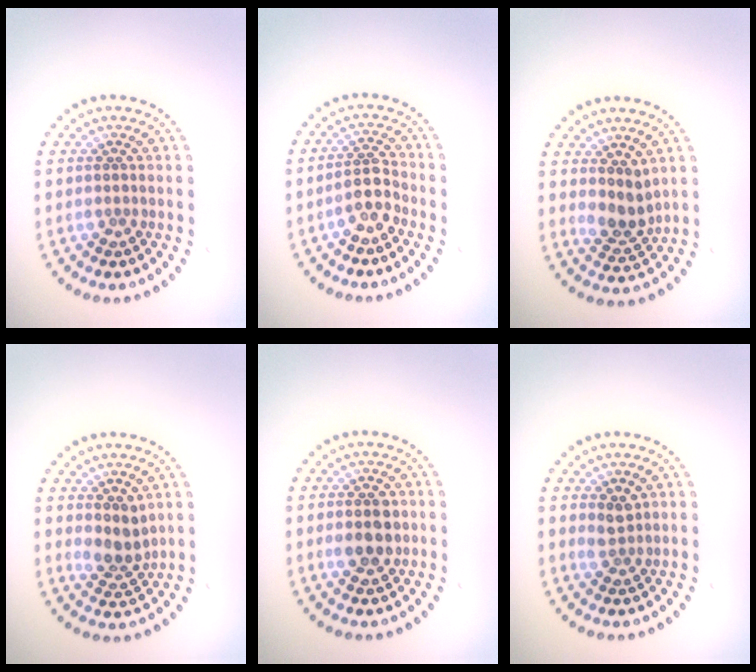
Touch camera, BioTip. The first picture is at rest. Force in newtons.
{"total": 2.4, "press": 2.1, "slide": 1.2}
{"total": 2.7, "press": 2.1, "slide": 1.7}
{"total": 2.5, "press": 1.9, "slide": 1.6}
{"total": 2.6, "press": 2.6, "slide": 0.2}
{"total": 1.4, "press": 1.1, "slide": 0.9}